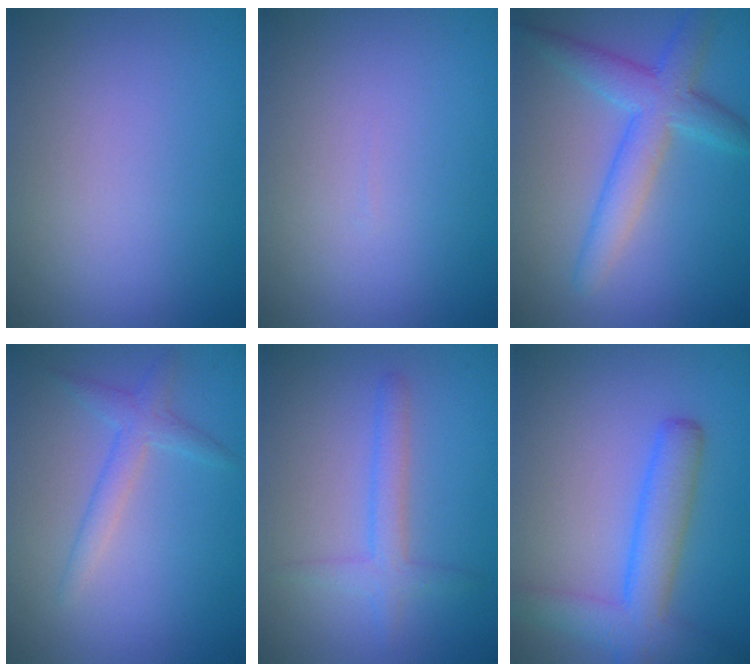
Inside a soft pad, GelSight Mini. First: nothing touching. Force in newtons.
{"total": 0.0}
{"total": 4.7, "press": 4.7, "slide": 0.1}
{"total": 2.2, "press": 2.2, "slide": 0.1}
{"total": 2.3, "press": 2.3, "slide": 0.0}
{"total": 4.8, "press": 4.8, "slide": 0.1}